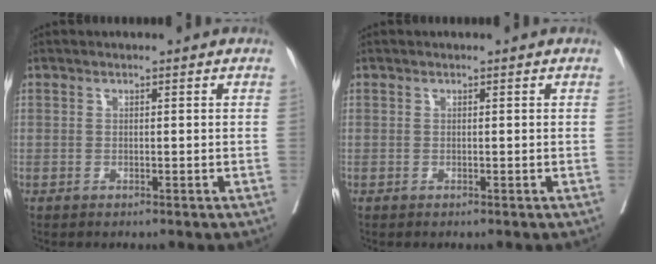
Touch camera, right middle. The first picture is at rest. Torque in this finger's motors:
{"motor_torque": [0.01, 0.02, 0.00, 0.00]}